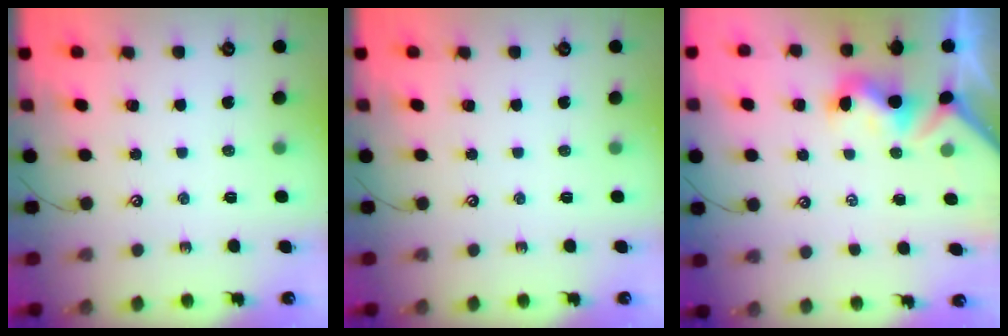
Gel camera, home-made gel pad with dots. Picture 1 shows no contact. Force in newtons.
{"total": 0.0}
{"total": 1.0, "press": 0.7, "slide": 0.6}